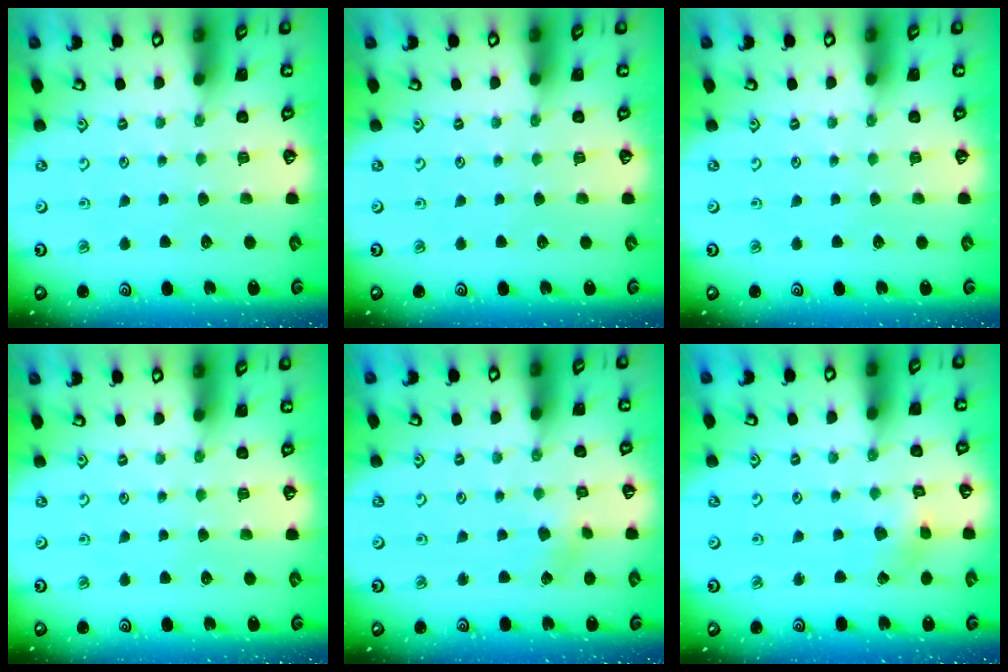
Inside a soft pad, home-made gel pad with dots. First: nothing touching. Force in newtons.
{"total": 0.0}
{"total": 0.0}
{"total": 0.0}
{"total": 2.2, "press": 2.2, "slide": 0.3}
{"total": 2.2, "press": 2.2, "slide": 0.3}